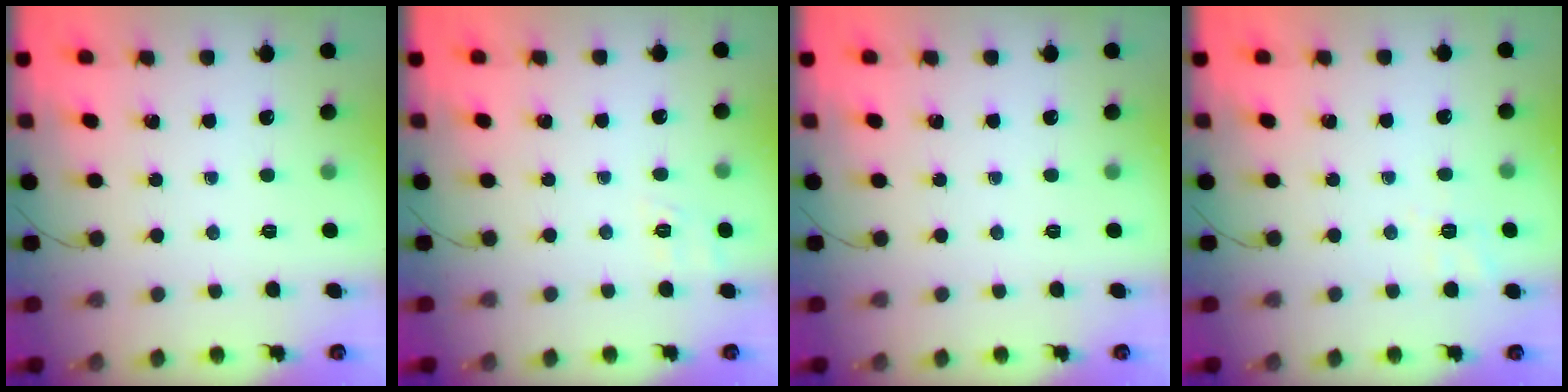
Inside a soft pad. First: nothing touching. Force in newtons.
{"total": 2.0, "press": 1.1, "slide": 1.7}
{"total": 0.0}
{"total": 2.2, "press": 0.9, "slide": 2.0}